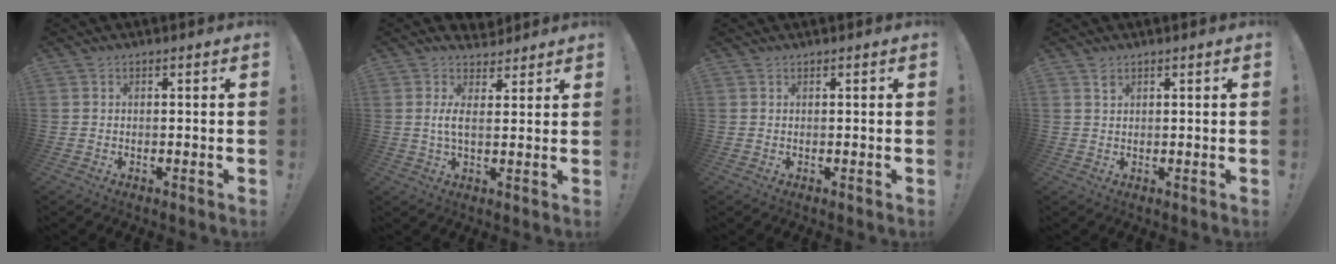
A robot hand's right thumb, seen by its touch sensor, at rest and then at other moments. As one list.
[{"total": 5.0, "force": [2.6, 2.0, 3.8], "torque": [-0.057, -0.015, 0.045]}, {"total": 0.0}, {"total": 1.3, "force": [1.0, 0.7, 0.6], "torque": [0.004, -0.007, 0.015]}]